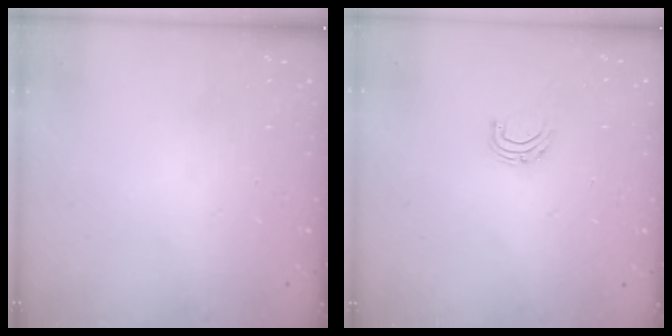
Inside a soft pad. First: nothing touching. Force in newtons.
{"total": 4.5, "press": 4.5, "slide": 0.4}